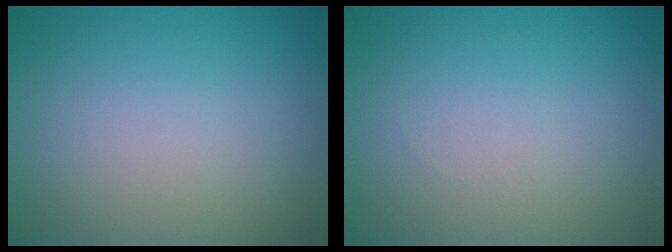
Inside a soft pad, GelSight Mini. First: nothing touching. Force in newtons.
{"total": 0.0}